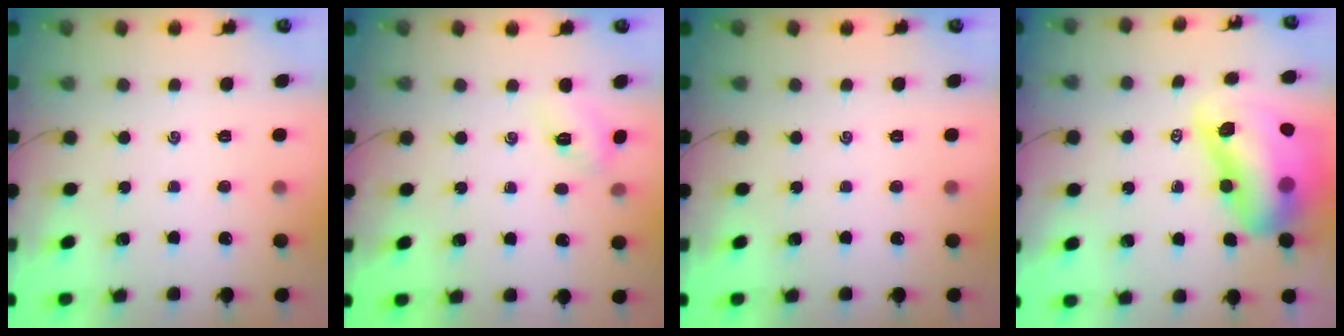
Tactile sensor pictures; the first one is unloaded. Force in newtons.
{"total": 5.9, "press": 5.7, "slide": 1.5}
{"total": 0.0}
{"total": 16.7, "press": 16.0, "slide": 4.6}